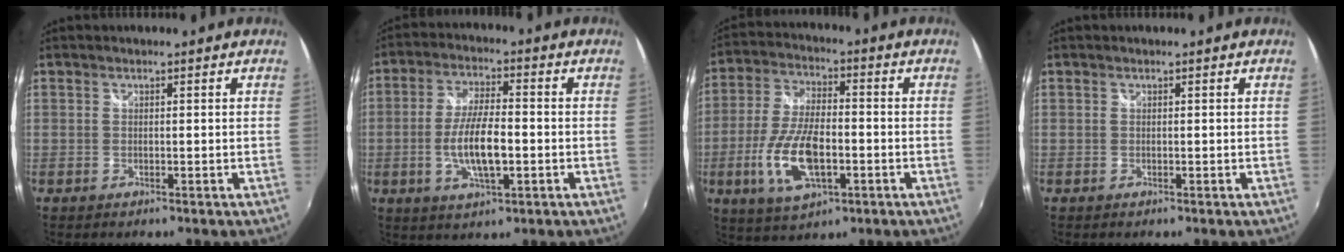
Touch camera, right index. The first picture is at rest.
{"total": 9.9, "force": [-2.2, 3.1, 9.1], "torque": [-0.179, -0.004, -0.039]}
{"total": 13.9, "force": [-4.0, 6.1, 11.8], "torque": [-0.246, -0.008, -0.073]}
{"total": 0.0}